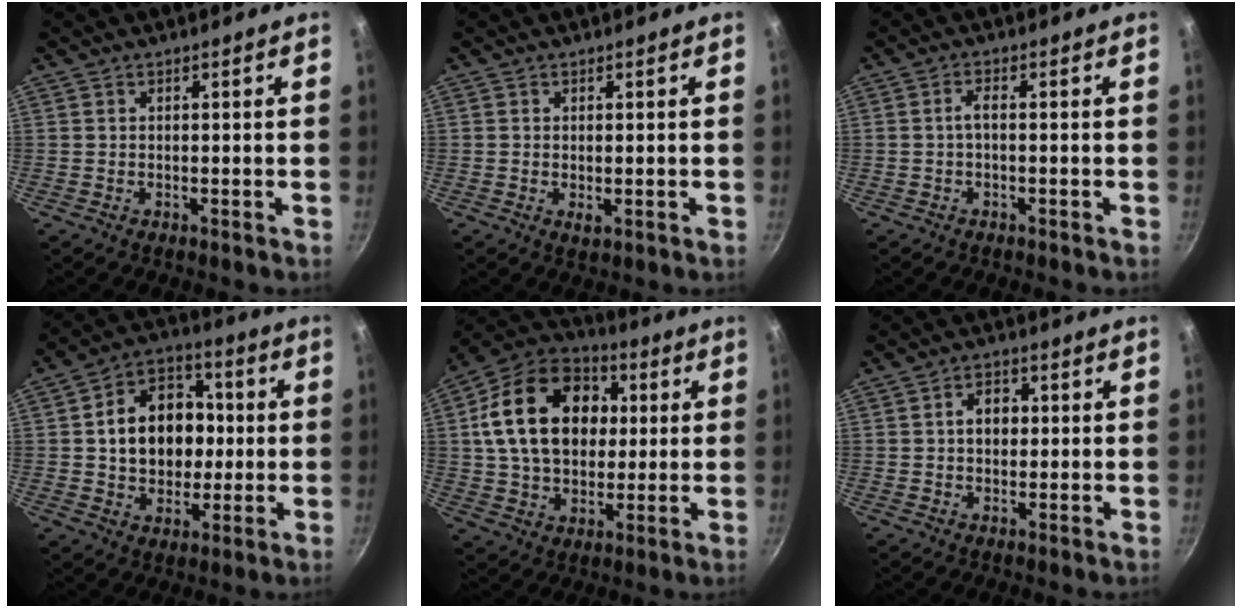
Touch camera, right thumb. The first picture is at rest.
{"total": 1.4, "force": [-0.1, 0.7, 1.2], "torque": [-0.020, -0.005, 0.000]}
{"total": 1.9, "force": [-0.4, 0.6, 1.8], "torque": [-0.044, 0.012, -0.011]}
{"total": 16.0, "force": [1.0, 12.4, 10.0], "torque": [-0.121, 0.026, 0.010]}
{"total": 22.7, "force": [4.3, 16.4, 15.0], "torque": [-0.230, 0.019, 0.067]}
{"total": 4.7, "force": [0.5, 3.6, 3.0], "torque": [-0.023, 0.010, 0.003]}